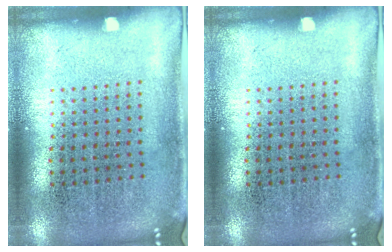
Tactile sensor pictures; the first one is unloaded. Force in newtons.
{"total": 0.0}